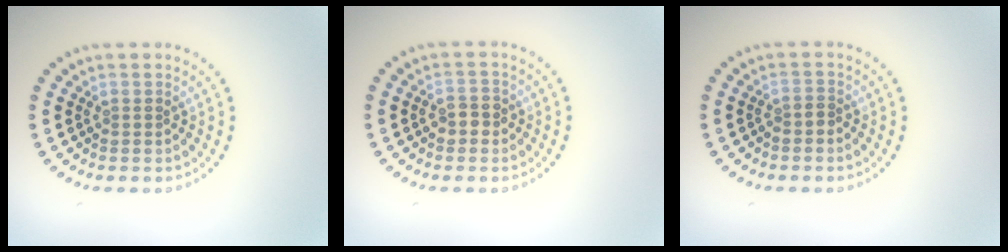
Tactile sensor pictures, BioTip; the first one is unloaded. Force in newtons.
{"total": 1.6, "press": 1.6, "slide": 0.3}
{"total": 0.8, "press": 0.5, "slide": 0.6}